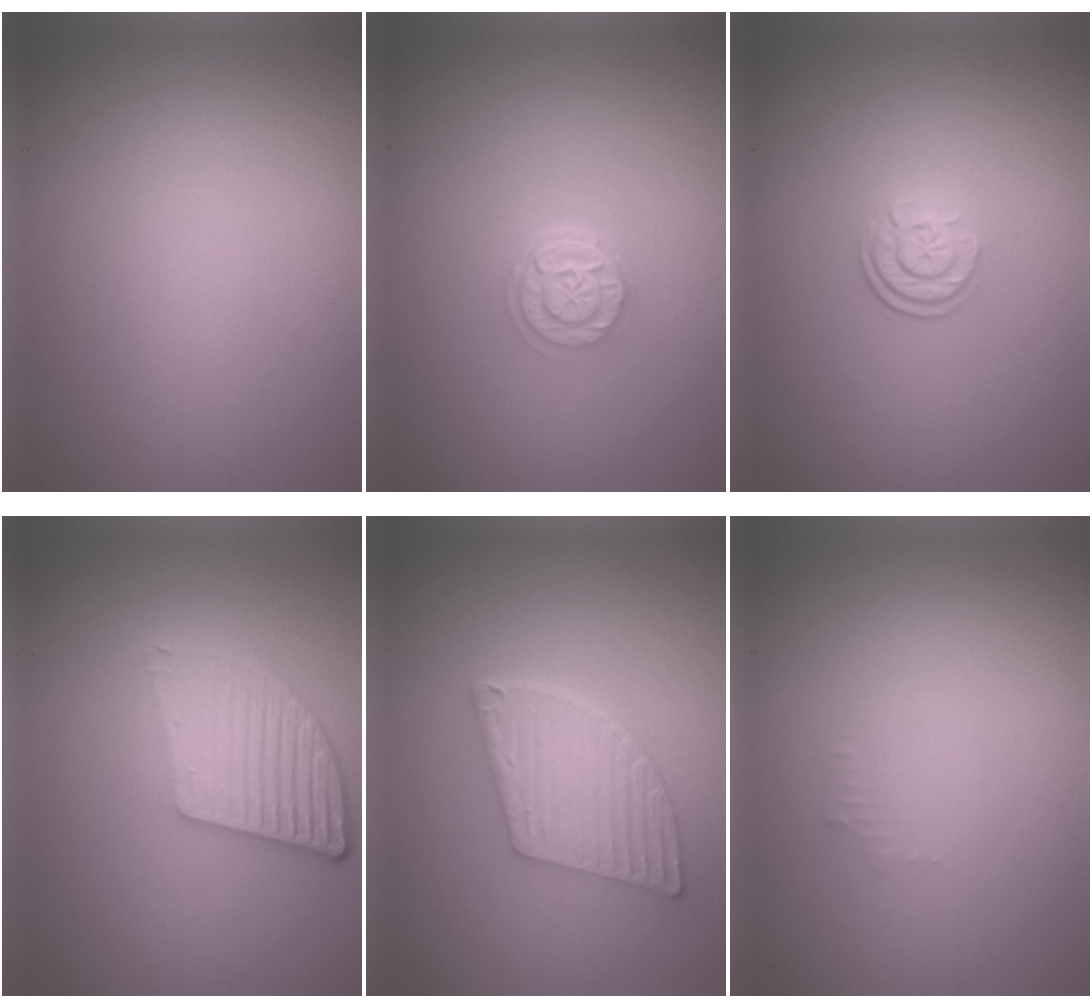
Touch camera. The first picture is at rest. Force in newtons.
{"total": 3.0, "press": 2.4, "slide": 1.9}
{"total": 2.3, "press": 1.7, "slide": 1.7}
{"total": 5.4, "press": 3.9, "slide": 3.8}
{"total": 5.2, "press": 4.2, "slide": 3.0}
{"total": 0.6, "press": 0.6, "slide": 0.1}